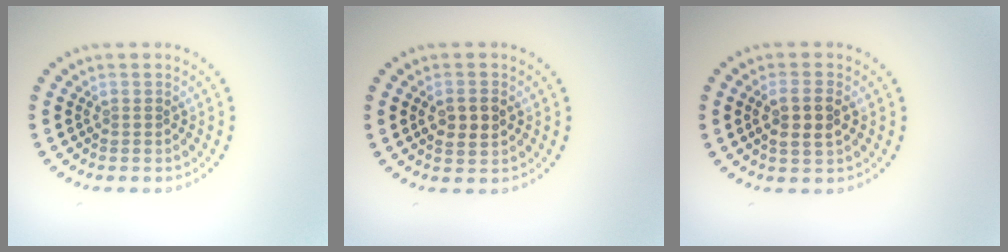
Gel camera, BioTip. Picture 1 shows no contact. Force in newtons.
{"total": 2.5, "press": 2.5, "slide": 0.5}
{"total": 2.8, "press": 2.7, "slide": 0.8}